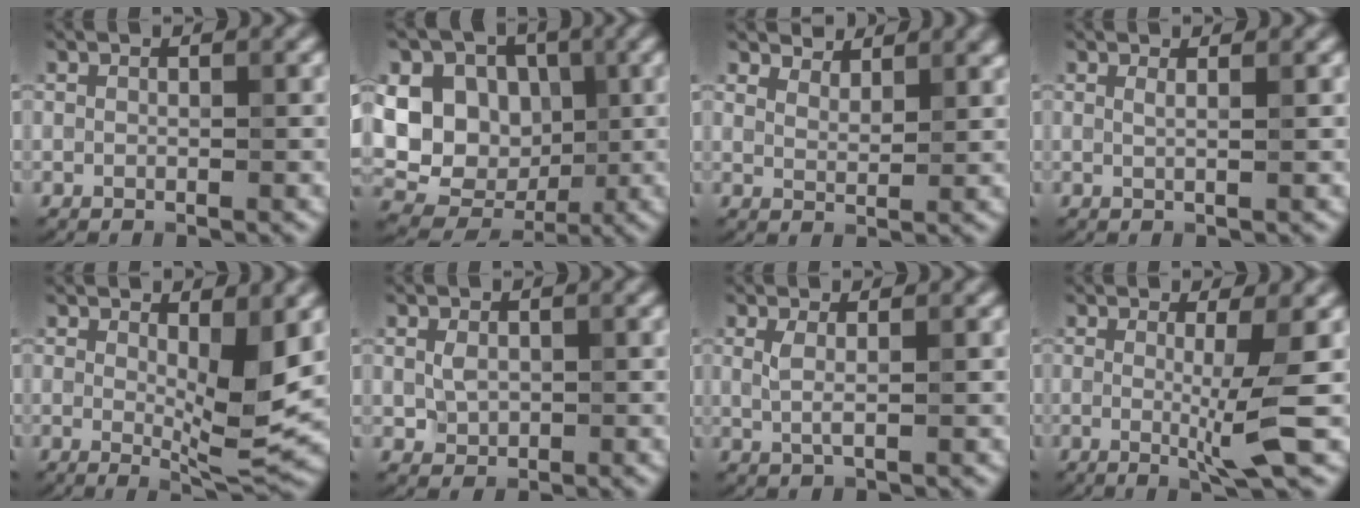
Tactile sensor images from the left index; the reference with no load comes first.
{"total": 13.6, "force": [2.4, 11.3, 7.1], "torque": [-0.126, 0.039, 0.023]}
{"total": 4.0, "force": [3.6, 1.3, 1.0], "torque": [-0.026, -0.003, 0.055]}
{"total": 1.3, "force": [0.6, 0.5, 1.0], "torque": [-0.007, -0.002, 0.000]}
{"total": 5.9, "force": [0.8, 1.5, 5.7], "torque": [-0.085, -0.018, 0.017]}
{"total": 1.7, "force": [0.3, 1.3, 1.1], "torque": [-0.023, 0.000, 0.007]}
{"total": 1.6, "force": [0.5, 0.5, 1.5], "torque": [-0.029, -0.005, 0.008]}
{"total": 4.3, "force": [-0.1, 0.5, 4.3], "torque": [-0.072, -0.014, -0.007]}